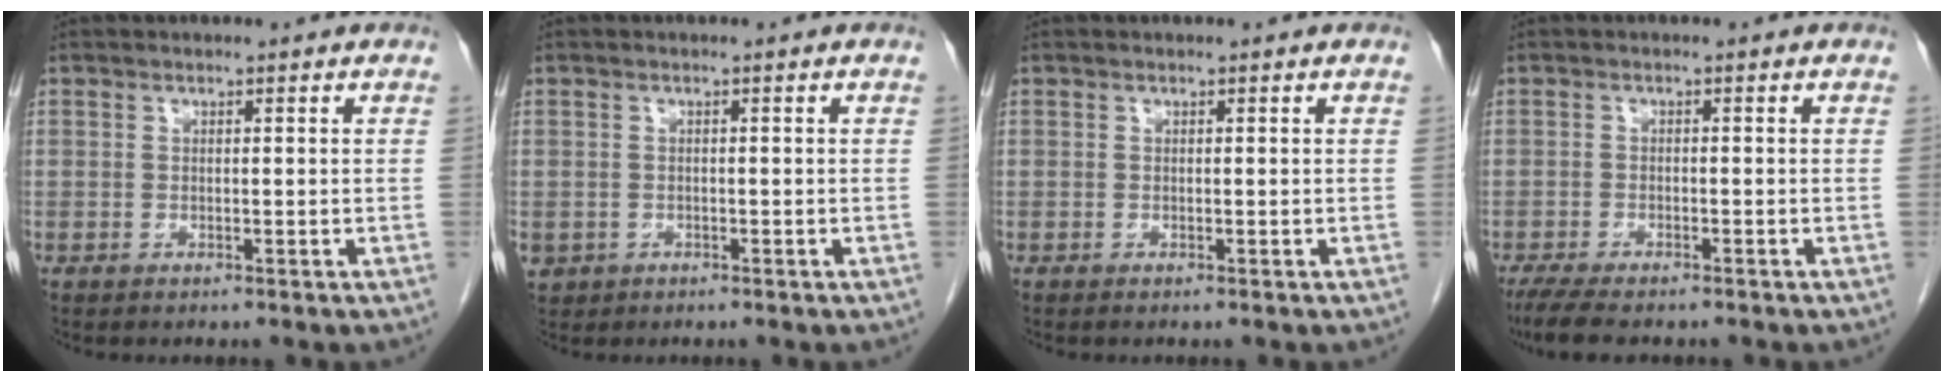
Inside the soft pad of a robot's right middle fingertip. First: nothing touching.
{"total": 2.4, "force": [-1.1, 2.1, 0.4], "torque": [-0.006, 0.001, -0.012]}
{"total": 0.0}
{"total": 6.6, "force": [-5.3, 1.4, 3.5], "torque": [-0.061, -0.015, -0.084]}